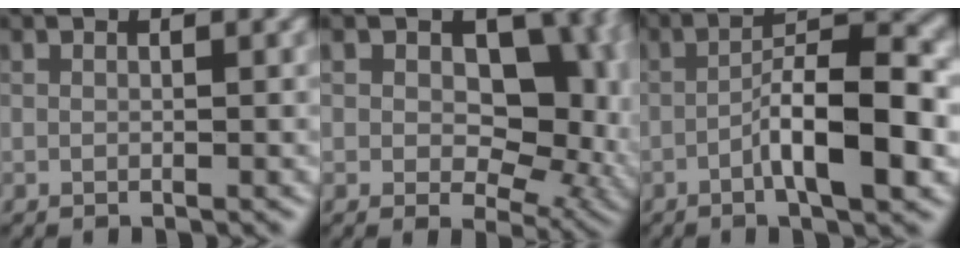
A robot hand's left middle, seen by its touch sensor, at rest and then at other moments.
{"total": 12.0, "force": [2.4, 8.1, 8.6], "torque": [-0.081, -0.006, 0.038]}
{"total": 7.4, "force": [-2.4, 1.8, 6.7], "torque": [-0.107, 0.017, -0.046]}